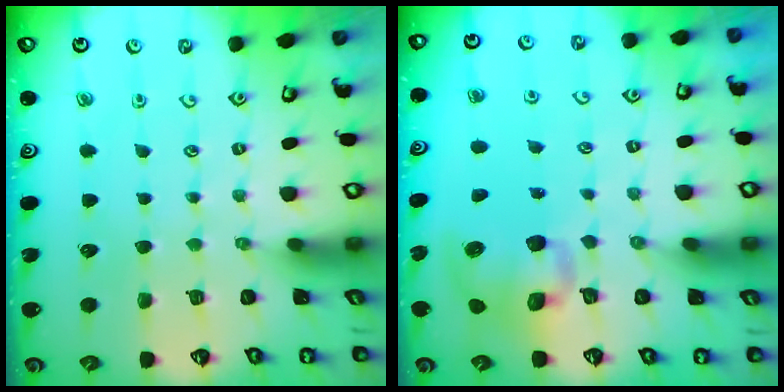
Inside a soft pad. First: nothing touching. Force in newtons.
{"total": 10.5, "press": 10.4, "slide": 1.8}